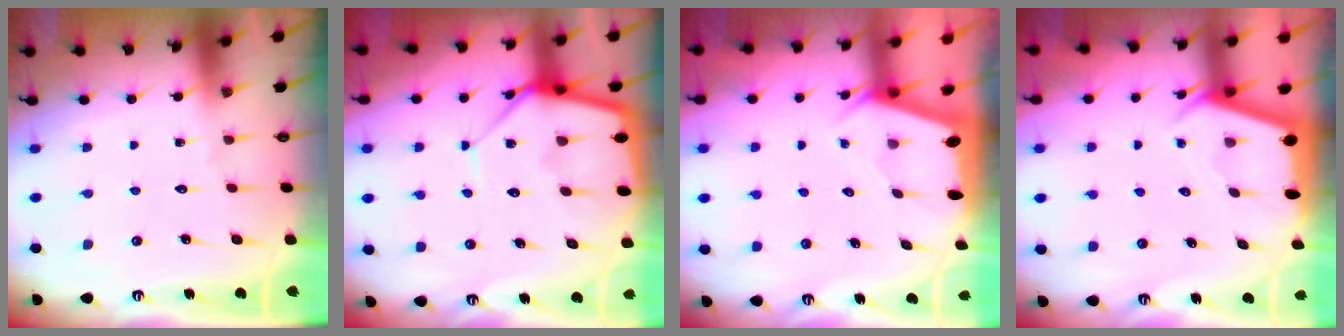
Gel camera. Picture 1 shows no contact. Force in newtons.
{"total": 12.5, "press": 12.4, "slide": 1.0}
{"total": 1.9, "press": 1.8, "slide": 0.3}
{"total": 2.4, "press": 2.4, "slide": 0.3}